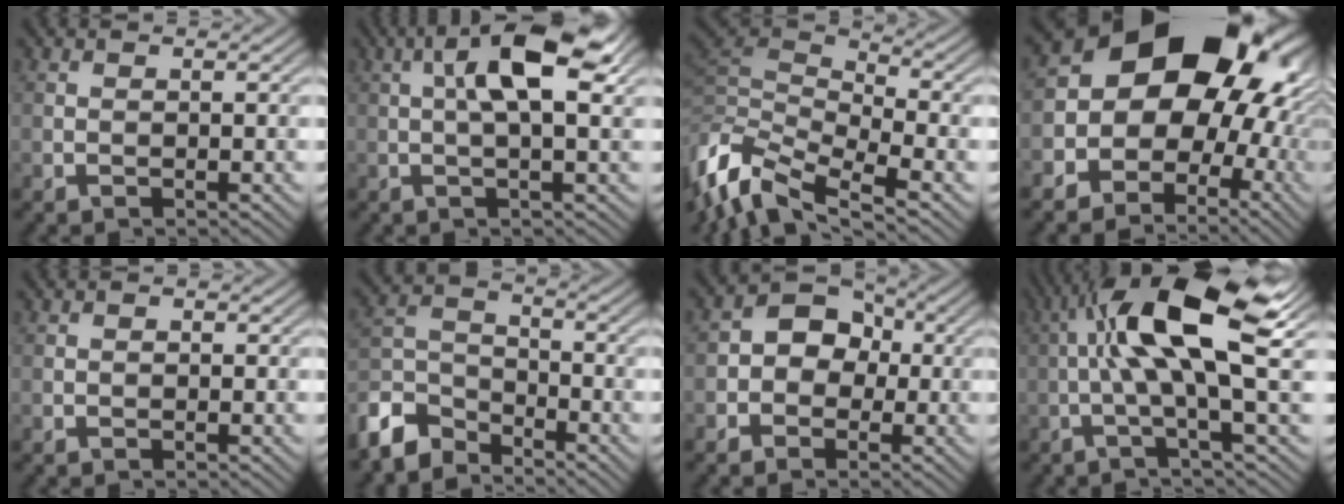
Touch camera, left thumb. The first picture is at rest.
{"total": 8.9, "force": [2.2, 2.8, 8.2], "torque": [-0.143, 0.018, 0.029]}
{"total": 11.7, "force": [-5.0, 5.0, 9.3], "torque": [-0.219, 0.000, -0.104]}
{"total": 17.0, "force": [1.1, 13.5, 10.4], "torque": [-0.149, -0.020, 0.028]}
{"total": 0.5, "force": [-0.1, 0.5, 0.2], "torque": [0.000, -0.004, -0.004]}
{"total": 7.9, "force": [-6.3, 3.7, 3.0], "torque": [-0.072, -0.005, -0.151]}
{"total": 6.0, "force": [-0.8, 4.9, 3.3], "torque": [-0.040, 0.011, -0.032]}
{"total": 12.7, "force": [1.8, 2.6, 12.3], "torque": [-0.214, 0.026, 0.025]}